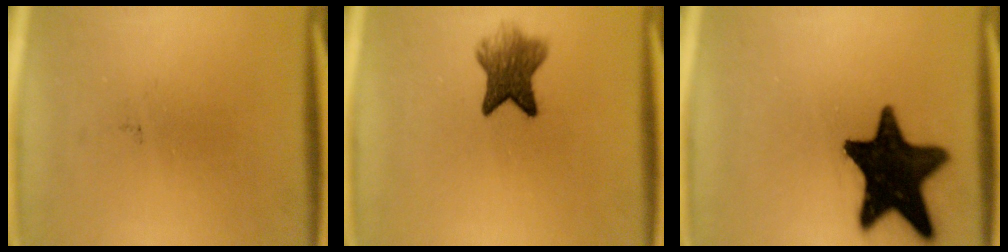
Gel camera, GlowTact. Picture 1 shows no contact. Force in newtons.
{"total": 6.4}
{"total": 18.7}